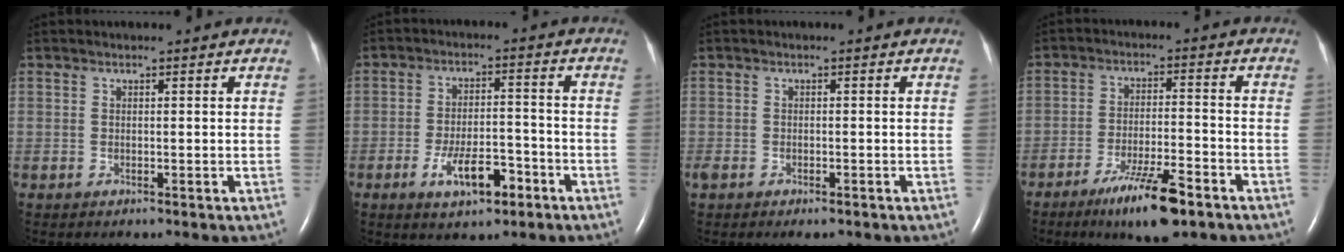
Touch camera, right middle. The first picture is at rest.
{"total": 7.5, "force": [-3.9, 2.7, 5.8], "torque": [-0.104, 0.001, -0.062]}
{"total": 2.3, "force": [-1.5, 0.9, 1.5], "torque": [-0.028, -0.005, -0.019]}
{"total": 9.8, "force": [-6.4, 1.4, 7.4], "torque": [-0.135, -0.017, -0.106]}